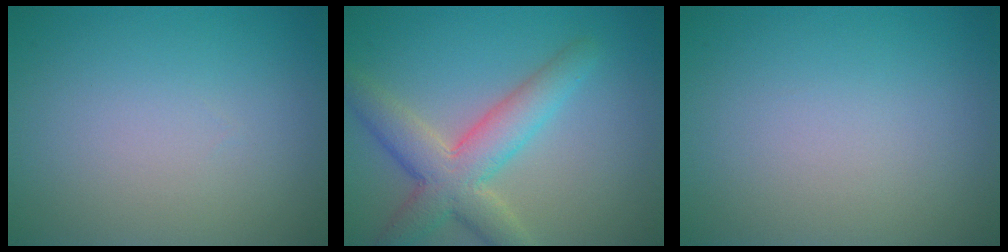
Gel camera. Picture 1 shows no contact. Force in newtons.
{"total": 5.8, "press": 5.8, "slide": 0.3}
{"total": 0.0}